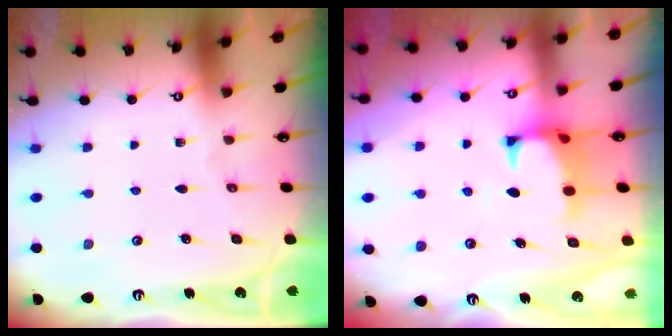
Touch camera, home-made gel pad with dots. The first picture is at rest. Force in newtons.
{"total": 1.0, "press": 0.1, "slide": 1.0}